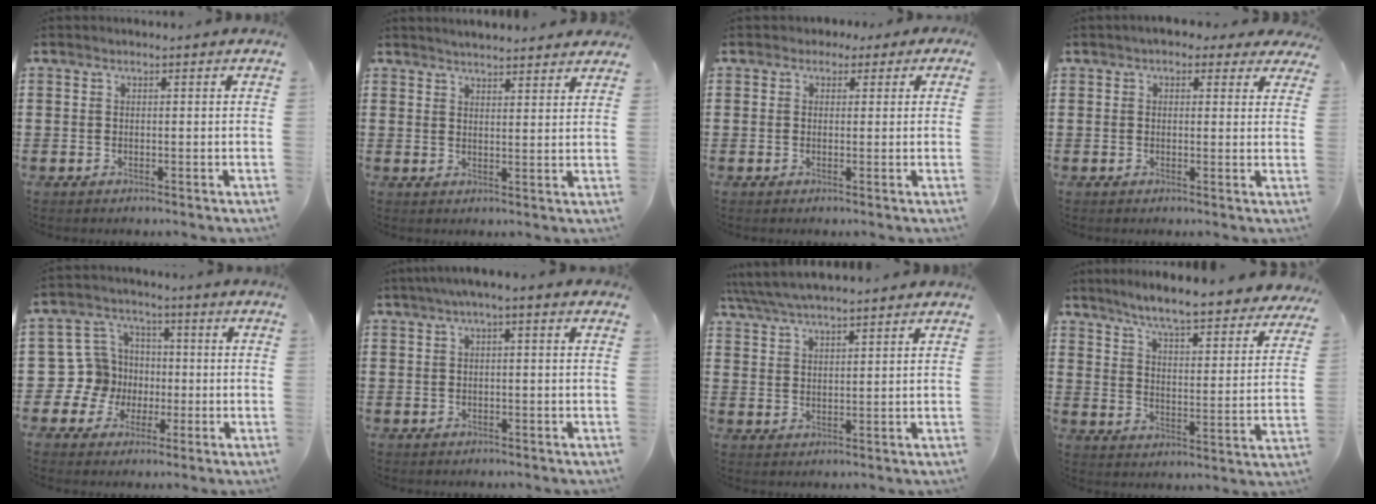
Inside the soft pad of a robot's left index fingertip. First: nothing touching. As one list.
[{"total": 2.8, "force": [2.8, -0.1, 0.2], "torque": [-0.012, -0.009, 0.052]}, {"total": 1.6, "force": [0.3, 1.5, 0.6], "torque": [-0.017, 0.010, 0.004]}, {"total": 2.8, "force": [1.8, 1.5, 1.4], "torque": [-0.027, 0.003, 0.030]}, {"total": 9.3, "force": [-1.0, 9.0, 2.2], "torque": [-0.102, 0.011, -0.016]}, {"total": 1.5, "force": [-0.7, 0.3, 1.3], "torque": [-0.022, 0.000, -0.015]}, {"total": 4.3, "force": [4.0, 0.4, 1.6], "torque": [-0.044, -0.011, 0.071]}, {"total": 6.1, "force": [5.6, -0.6, 2.2], "torque": [-0.068, -0.043, 0.091]}]